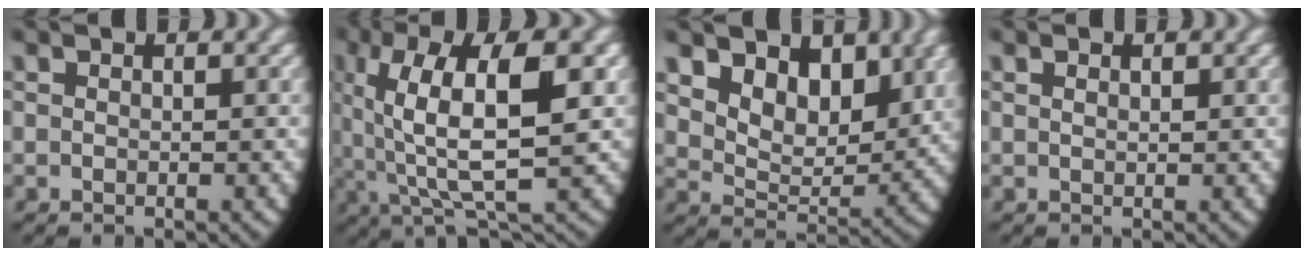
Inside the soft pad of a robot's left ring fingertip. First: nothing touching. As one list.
[{"total": 10.4, "force": [1.3, 4.9, 9.1], "torque": [-0.153, -0.006, 0.026]}, {"total": 9.9, "force": [3.9, 7.0, 5.7], "torque": [-0.126, -0.019, 0.058]}, {"total": 0.5, "force": [0.4, -0.2, 0.3], "torque": [-0.005, -0.006, 0.011]}]